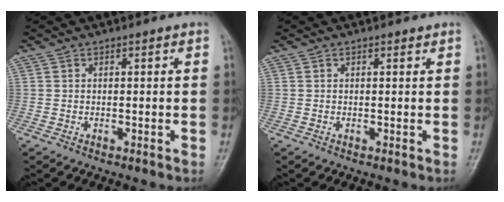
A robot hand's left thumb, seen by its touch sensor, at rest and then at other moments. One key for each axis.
{"total": 0.7, "fx": 0.5, "fy": 0.4, "fz": 0.3, "tx": -0.003, "ty": -0.003, "tz": 0.004}